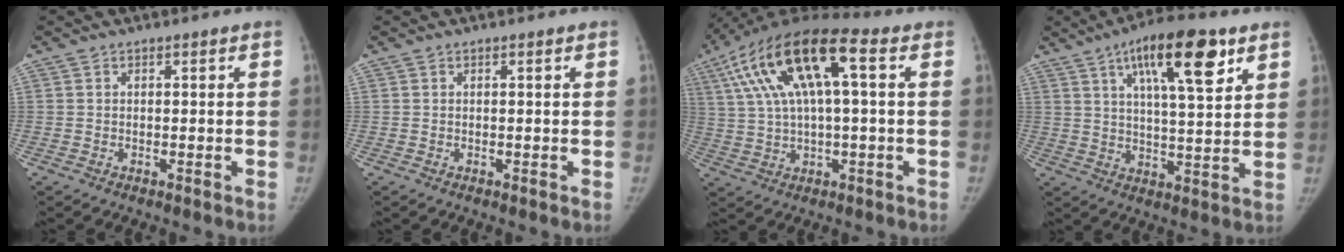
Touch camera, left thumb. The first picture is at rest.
{"total": 0.0}
{"total": 18.9, "force": [5.5, 6.5, 16.9], "torque": [-0.331, 0.031, 0.092]}
{"total": 15.5, "force": [7.8, 4.5, 12.6], "torque": [-0.179, -0.026, 0.123]}